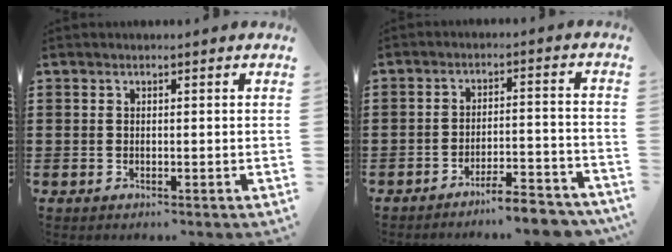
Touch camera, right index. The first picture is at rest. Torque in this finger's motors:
{"motor_torque": [0.34, 0.34, 0.20, 0.02]}